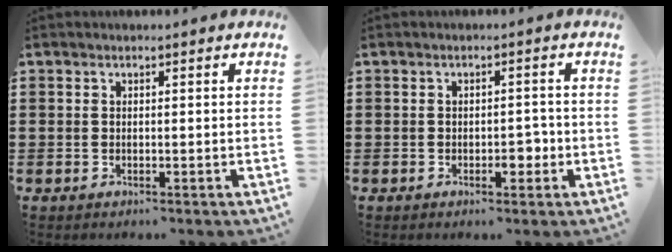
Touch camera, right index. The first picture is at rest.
{"total": 3.0, "force": [-1.0, 1.4, 2.5], "torque": [-0.036, 0.001, -0.021]}